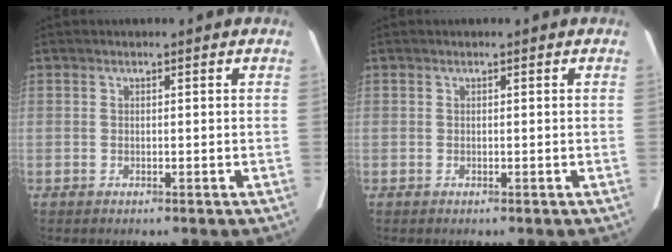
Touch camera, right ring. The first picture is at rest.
{"total": 0.0}